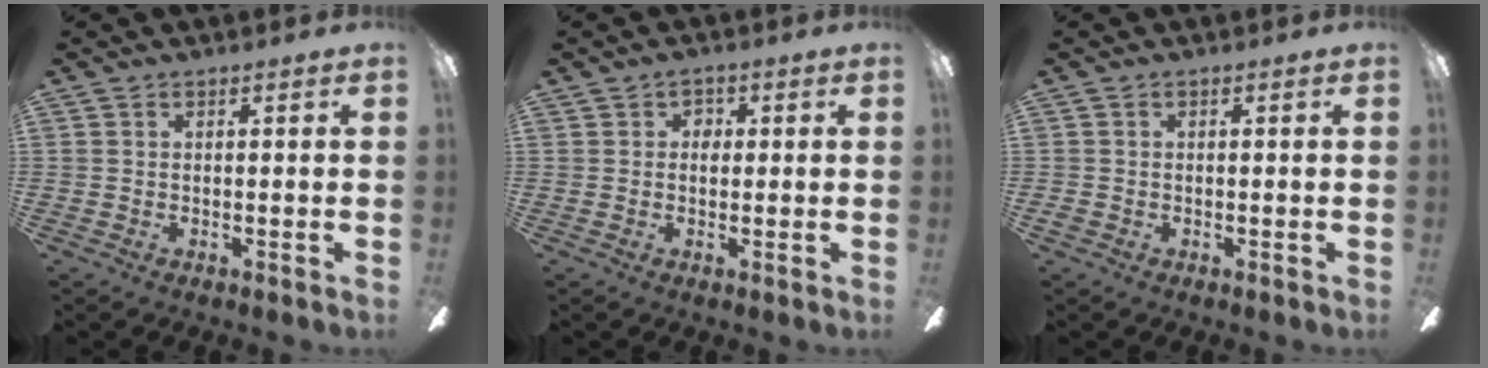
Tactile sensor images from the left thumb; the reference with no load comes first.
{"total": 2.5, "force": [-0.1, 2.1, 1.4], "torque": [-0.011, 0.002, -0.006]}
{"total": 1.3, "force": [-0.7, 1.0, 0.4], "torque": [-0.006, 0.005, -0.015]}